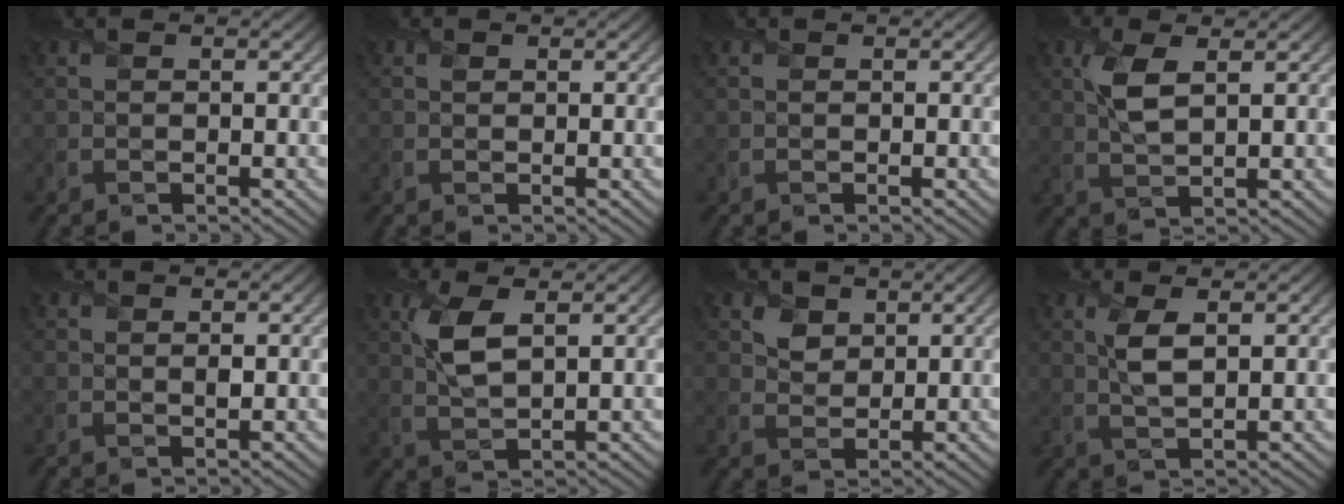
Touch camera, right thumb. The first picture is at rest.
{"total": 0.7, "force": [0.3, 0.6, 0.2], "torque": [-0.004, -0.005, 0.004]}
{"total": 0.0}
{"total": 4.5, "force": [1.6, 1.7, 3.8], "torque": [-0.096, 0.003, 0.030]}
{"total": 1.0, "force": [0.3, 0.7, 0.6], "torque": [-0.011, -0.007, 0.005]}
{"total": 5.4, "force": [1.9, 2.2, 4.5], "torque": [-0.112, 0.001, 0.038]}
{"total": 3.3, "force": [1.8, 2.4, 1.3], "torque": [-0.036, -0.009, 0.027]}
{"total": 3.7, "force": [1.2, 1.4, 3.2], "torque": [-0.076, 0.000, 0.024]}